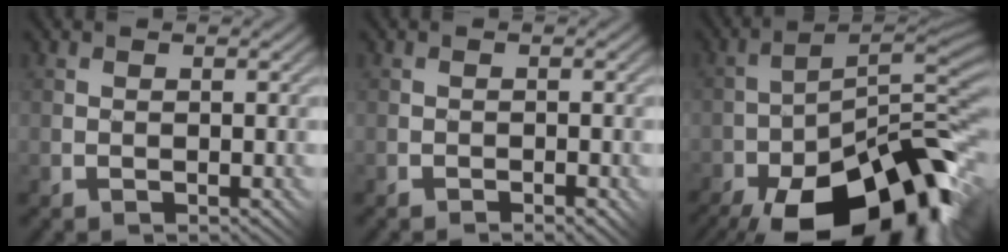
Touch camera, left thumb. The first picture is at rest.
{"total": 1.0, "force": [-0.8, 0.4, 0.4], "torque": [-0.003, -0.001, -0.013]}
{"total": 20.3, "force": [-12.8, 7.7, 13.7], "torque": [-0.199, -0.028, -0.192]}